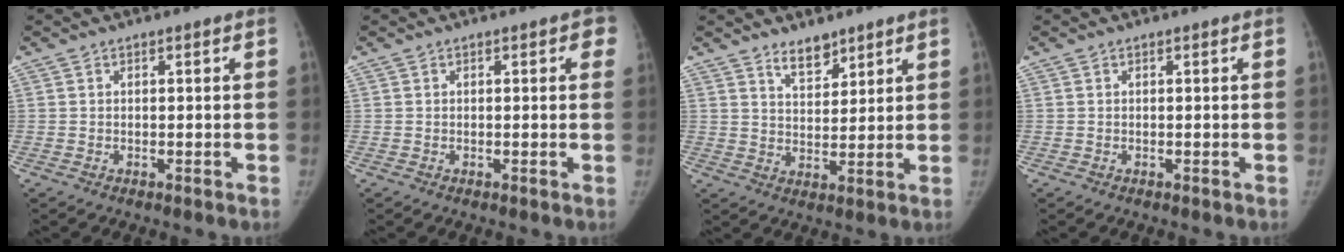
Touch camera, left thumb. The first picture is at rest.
{"total": 2.2, "force": [0.8, 1.1, 1.7], "torque": [-0.002, 0.002, 0.002]}
{"total": 5.0, "force": [4.0, 2.3, 2.0], "torque": [-0.013, -0.034, 0.072]}
{"total": 0.0}